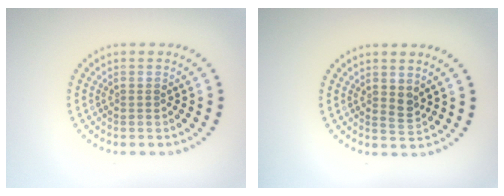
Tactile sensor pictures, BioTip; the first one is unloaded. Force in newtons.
{"total": 1.2, "press": 1.0, "slide": 0.6}